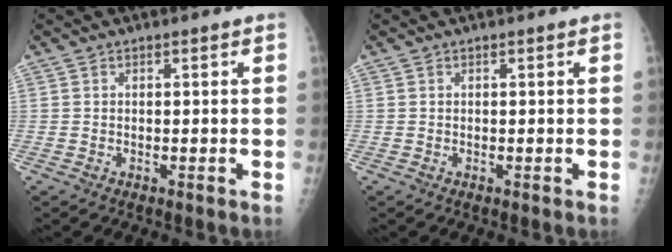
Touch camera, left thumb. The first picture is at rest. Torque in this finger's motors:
{"motor_torque": [-0.04, -0.04, 0.12, 0.07, 0.00]}